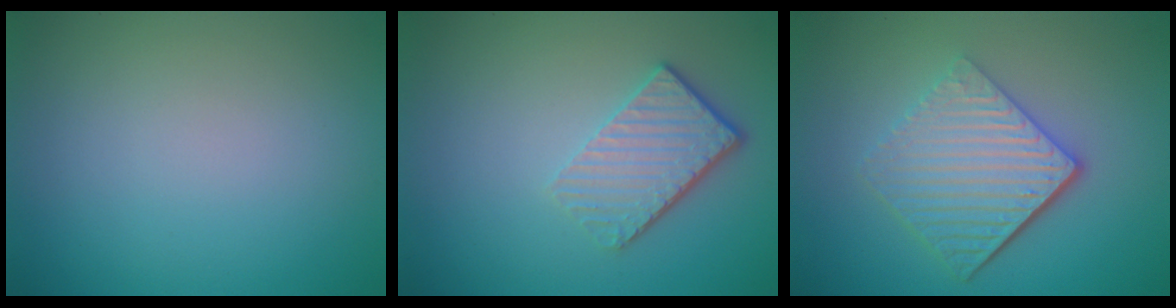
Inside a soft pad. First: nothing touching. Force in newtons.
{"total": 3.6, "press": 2.7, "slide": 2.4}
{"total": 5.9, "press": 4.0, "slide": 4.3}